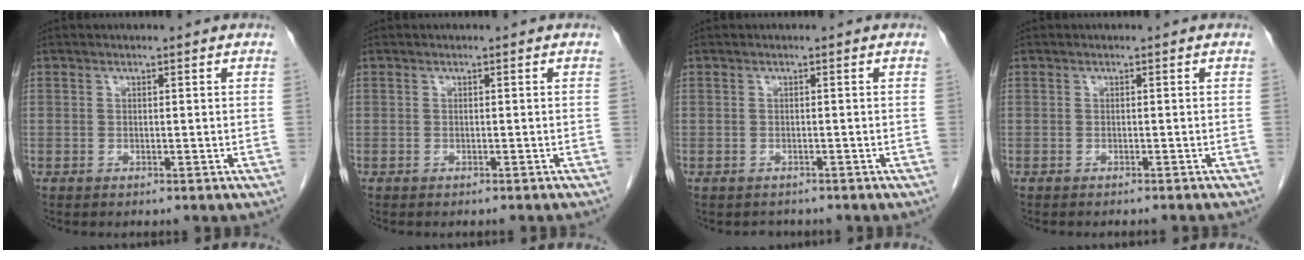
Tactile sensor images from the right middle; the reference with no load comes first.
{"total": 3.2, "force": [-3.0, 0.2, 1.2], "torque": [-0.019, -0.005, -0.035]}
{"total": 1.8, "force": [-1.5, 0.8, 0.1], "torque": [-0.008, -0.002, -0.021]}
{"total": 5.4, "force": [-4.9, 0.7, 2.0], "torque": [-0.024, -0.012, -0.057]}